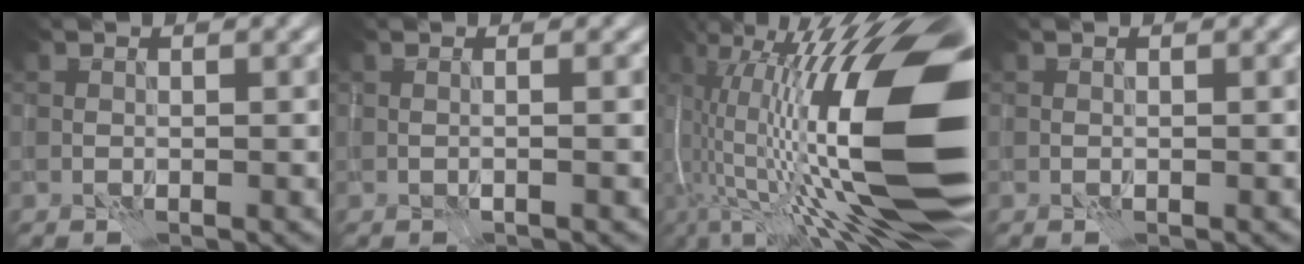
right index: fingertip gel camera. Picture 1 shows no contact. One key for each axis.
{"total": 0.9, "fx": 0.1, "fy": 0.2, "fz": 0.9, "tx": -0.014, "ty": -0.004, "tz": -0.009}
{"total": 20.5, "fx": -1.5, "fy": 5.7, "fz": 19.6, "tx": -0.322, "ty": 0.036, "tz": -0.039}
{"total": 0.0}